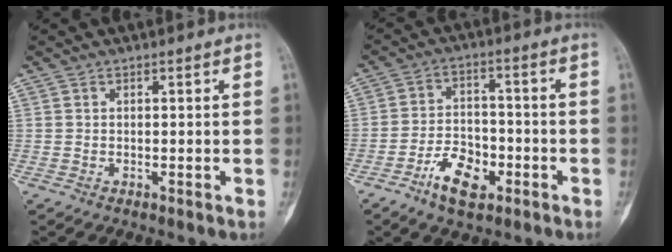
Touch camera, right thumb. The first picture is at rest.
{"total": 8.8, "force": [-4.5, 4.9, 5.7], "torque": [-0.083, 0.026, -0.080]}